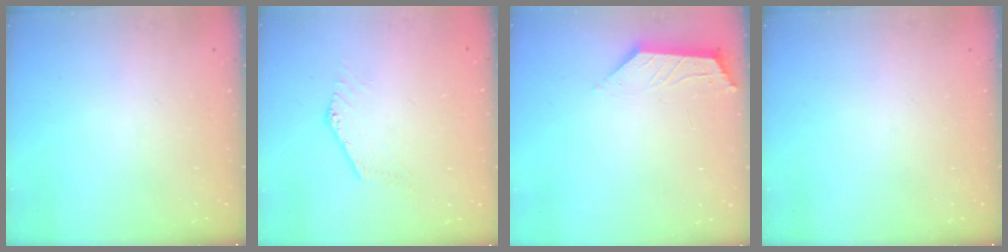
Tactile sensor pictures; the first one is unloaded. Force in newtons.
{"total": 0.6, "press": 0.3, "slide": 0.5}
{"total": 1.9, "press": 1.9, "slide": 0.4}
{"total": 0.0}